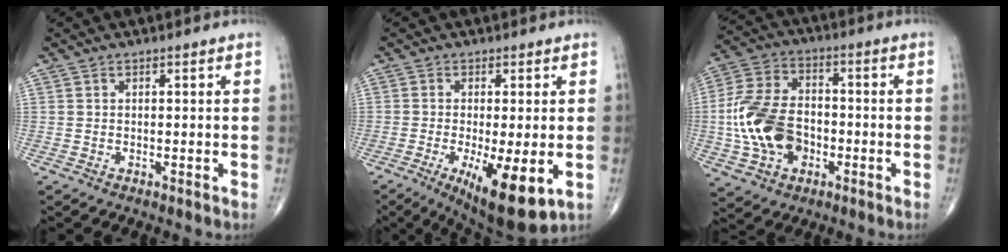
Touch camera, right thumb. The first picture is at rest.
{"total": 12.0, "force": [-3.6, 3.5, 11.0], "torque": [-0.177, -0.022, -0.047]}
{"total": 15.5, "force": [-3.0, 10.6, 10.9], "torque": [-0.204, 0.027, -0.057]}